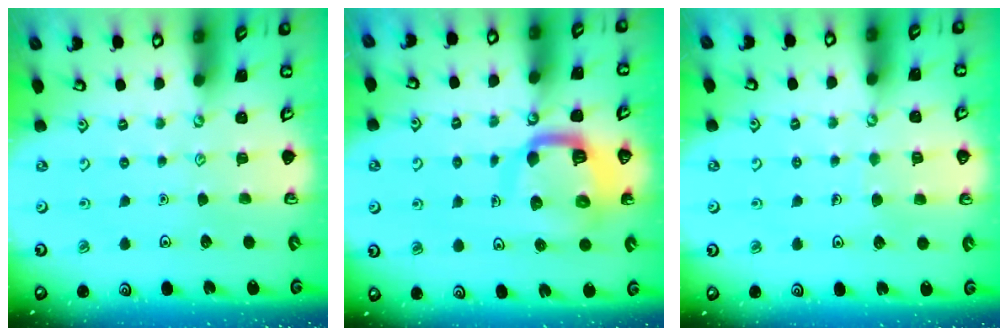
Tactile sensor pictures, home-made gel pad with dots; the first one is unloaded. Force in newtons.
{"total": 11.9, "press": 11.9, "slide": 1.3}
{"total": 4.4, "press": 4.4, "slide": 0.4}